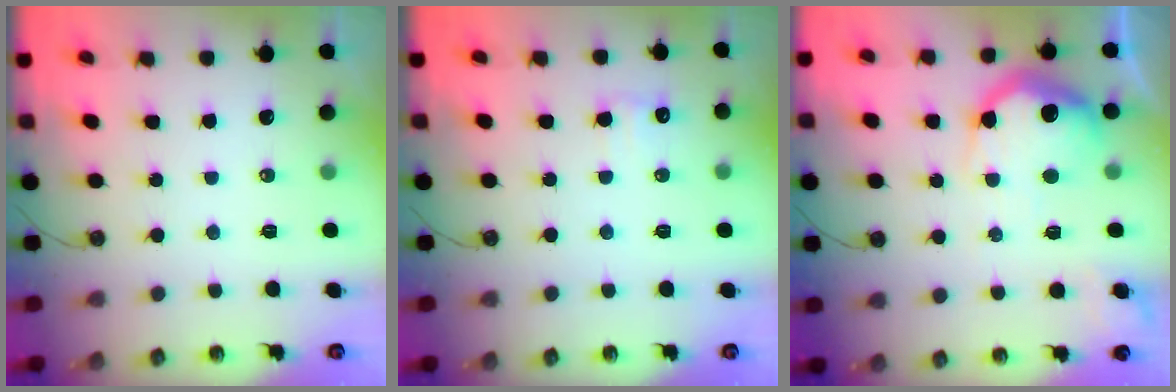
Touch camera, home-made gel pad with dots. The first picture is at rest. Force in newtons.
{"total": 7.1, "press": 7.0, "slide": 1.2}
{"total": 20.2, "press": 20.2, "slide": 1.2}